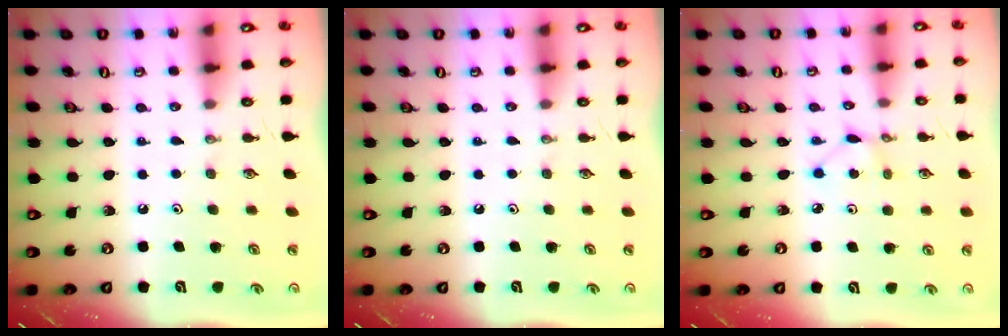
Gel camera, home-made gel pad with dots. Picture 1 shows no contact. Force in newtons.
{"total": 0.0}
{"total": 2.8, "press": 2.8, "slide": 0.3}